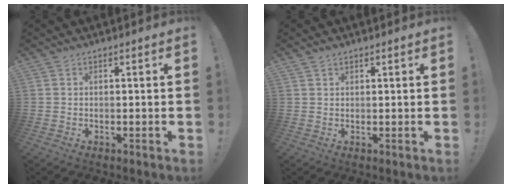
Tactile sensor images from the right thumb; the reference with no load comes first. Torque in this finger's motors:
{"motor_torque": [-0.08, -0.22, -0.17, 0.39, 0.05]}